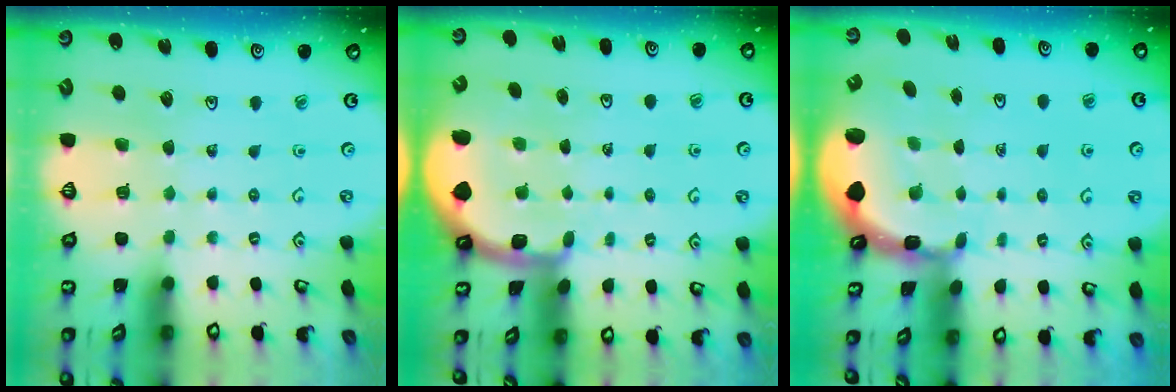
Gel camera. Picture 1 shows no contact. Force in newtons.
{"total": 2.4, "press": 2.4, "slide": 0.4}
{"total": 2.5, "press": 2.4, "slide": 0.9}